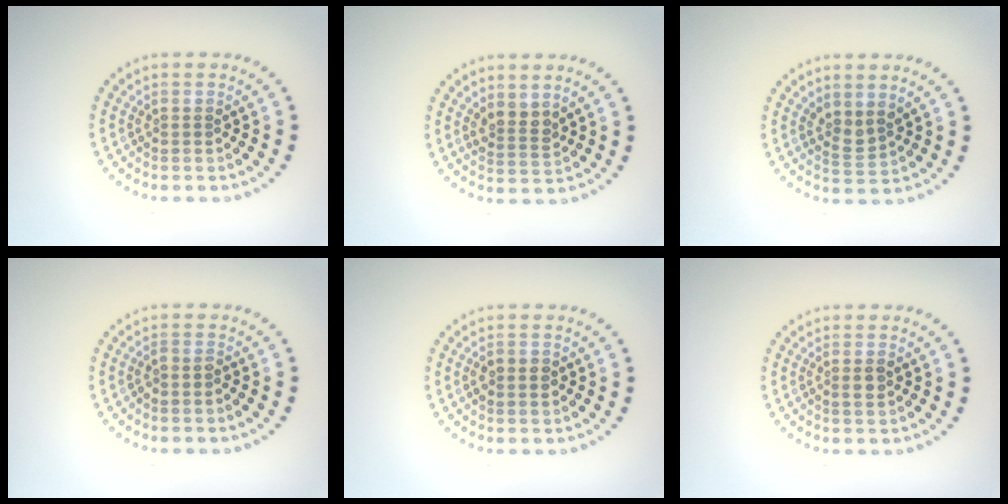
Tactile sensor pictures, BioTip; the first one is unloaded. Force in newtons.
{"total": 2.0, "press": 1.7, "slide": 1.1}
{"total": 1.8, "press": 1.4, "slide": 1.2}
{"total": 0.7, "press": 0.5, "slide": 0.4}
{"total": 1.7, "press": 1.7, "slide": 0.1}
{"total": 1.1, "press": 1.0, "slide": 0.3}